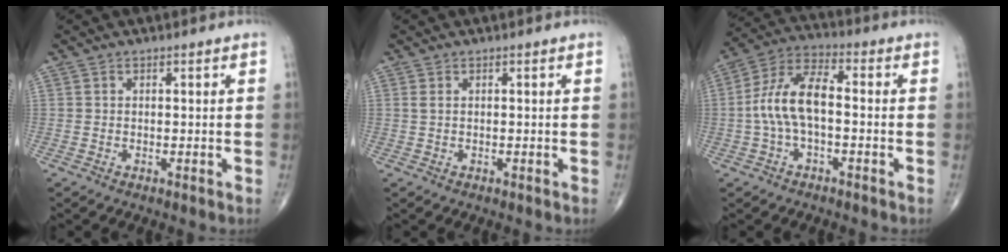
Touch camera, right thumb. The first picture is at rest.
{"total": 0.6, "force": [0.2, 0.3, 0.5], "torque": [-0.015, 0.001, 0.004]}
{"total": 10.6, "force": [-1.0, 5.0, 9.3], "torque": [-0.193, 0.039, -0.024]}